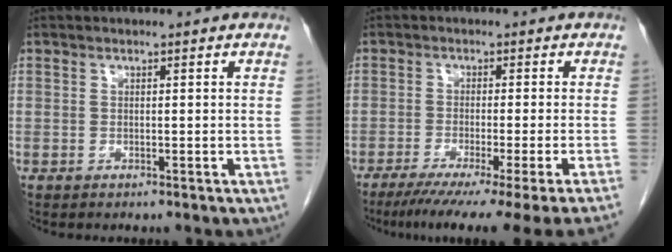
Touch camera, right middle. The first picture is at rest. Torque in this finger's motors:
{"motor_torque": [1.08, -1.06, 0.14, 0.08]}